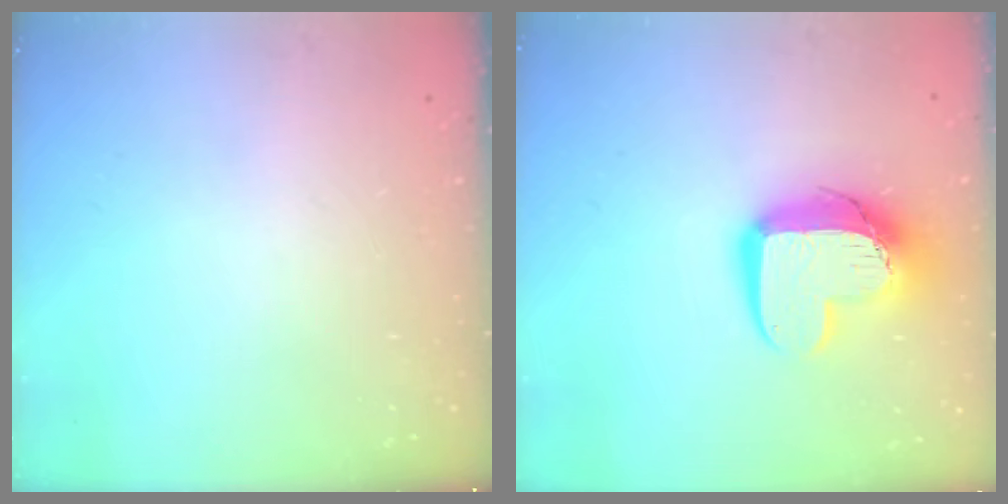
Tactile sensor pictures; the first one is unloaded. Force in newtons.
{"total": 13.3, "press": 13.3, "slide": 1.4}